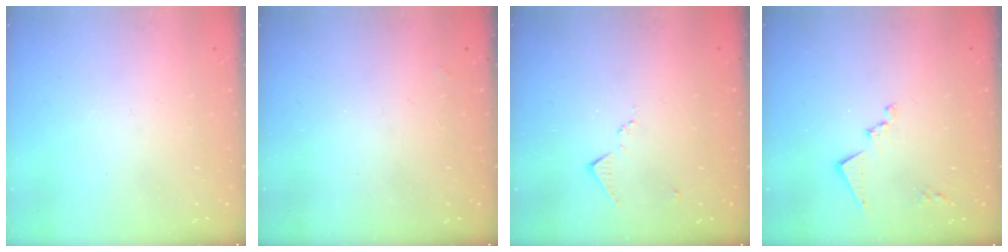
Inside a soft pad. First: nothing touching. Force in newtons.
{"total": 1.1, "press": 1.0, "slide": 0.3}
{"total": 5.1, "press": 5.0, "slide": 0.7}
{"total": 10.2, "press": 10.2, "slide": 0.7}